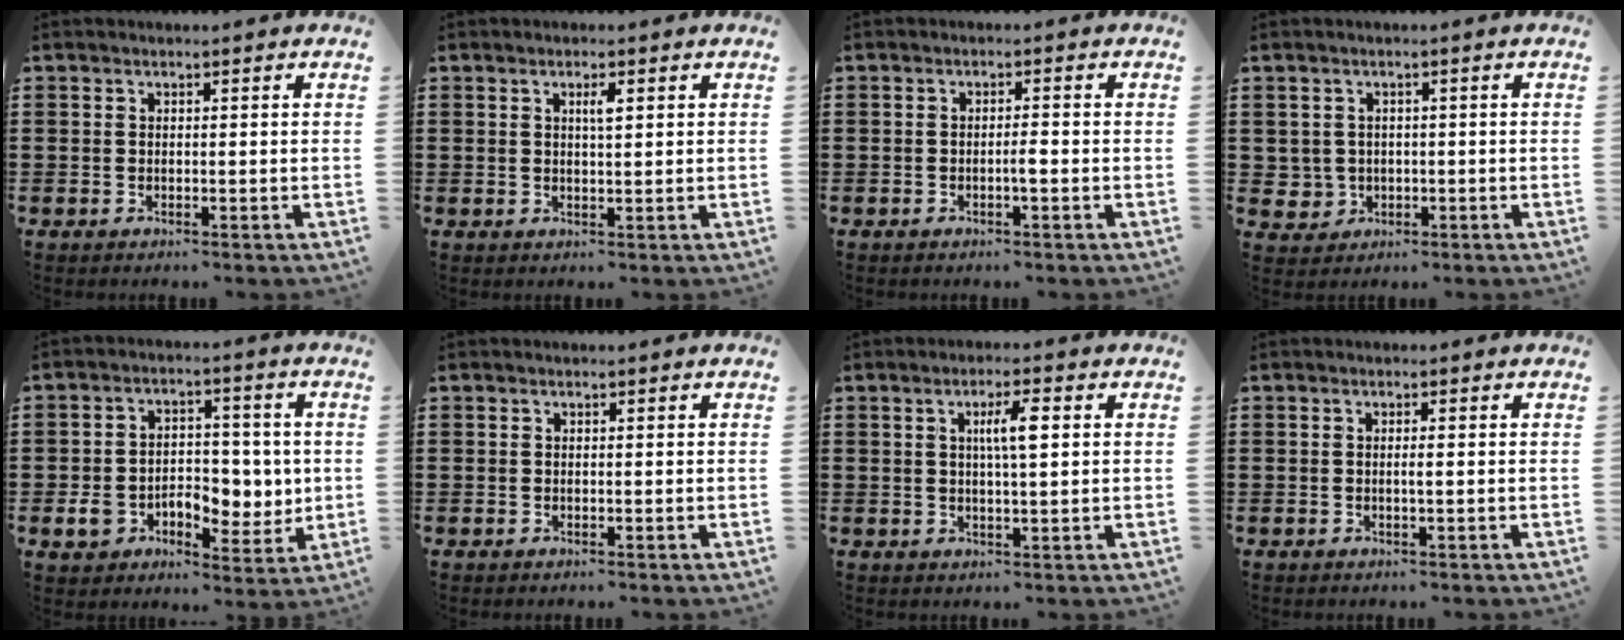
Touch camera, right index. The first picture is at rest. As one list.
[{"total": 2.0, "force": [0.7, 0.5, 1.8], "torque": [-0.036, 0.004, 0.009]}, {"total": 1.8, "force": [-0.5, 0.2, 1.7], "torque": [-0.031, 0.000, -0.010]}, {"total": 2.3, "force": [0.0, 2.3, 0.1], "torque": [-0.016, 0.007, -0.003]}, {"total": 7.4, "force": [-1.0, 6.0, 4.1], "torque": [-0.081, 0.015, -0.014]}, {"total": 0.0}, {"total": 4.6, "force": [1.0, 0.9, 4.3], "torque": [-0.079, 0.006, 0.011]}, {"total": 0.9, "force": [-0.1, 0.0, 0.9], "torque": [-0.018, -0.004, -0.001]}]